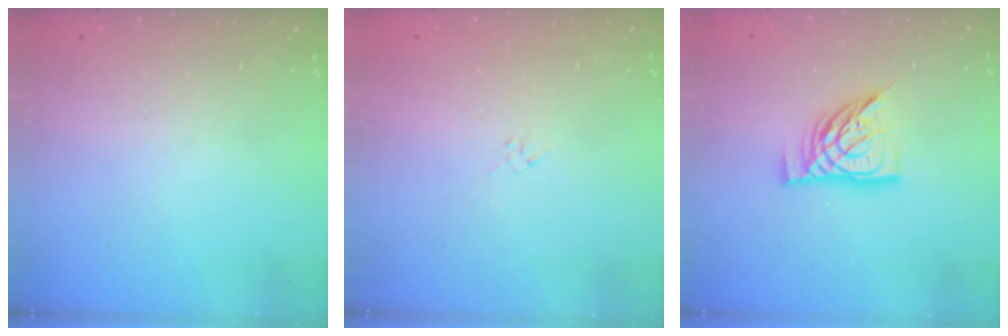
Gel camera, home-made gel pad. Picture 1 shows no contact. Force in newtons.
{"total": 1.3, "press": 1.2, "slide": 0.5}
{"total": 13.0, "press": 13.0, "slide": 1.2}